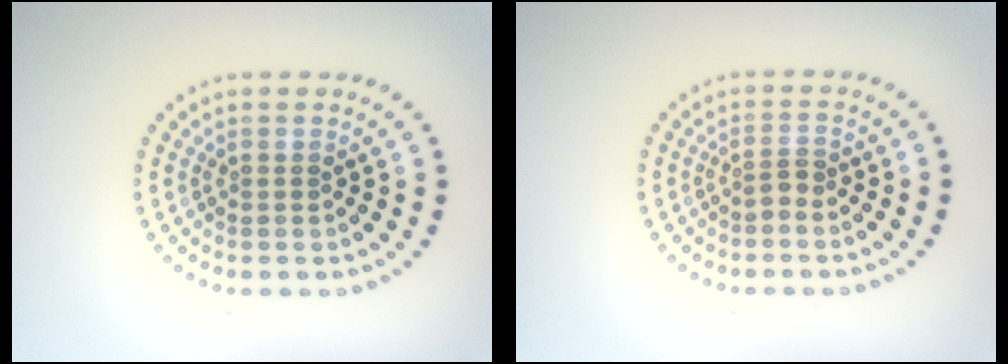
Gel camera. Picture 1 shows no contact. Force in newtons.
{"total": 1.1, "press": 0.7, "slide": 0.8}